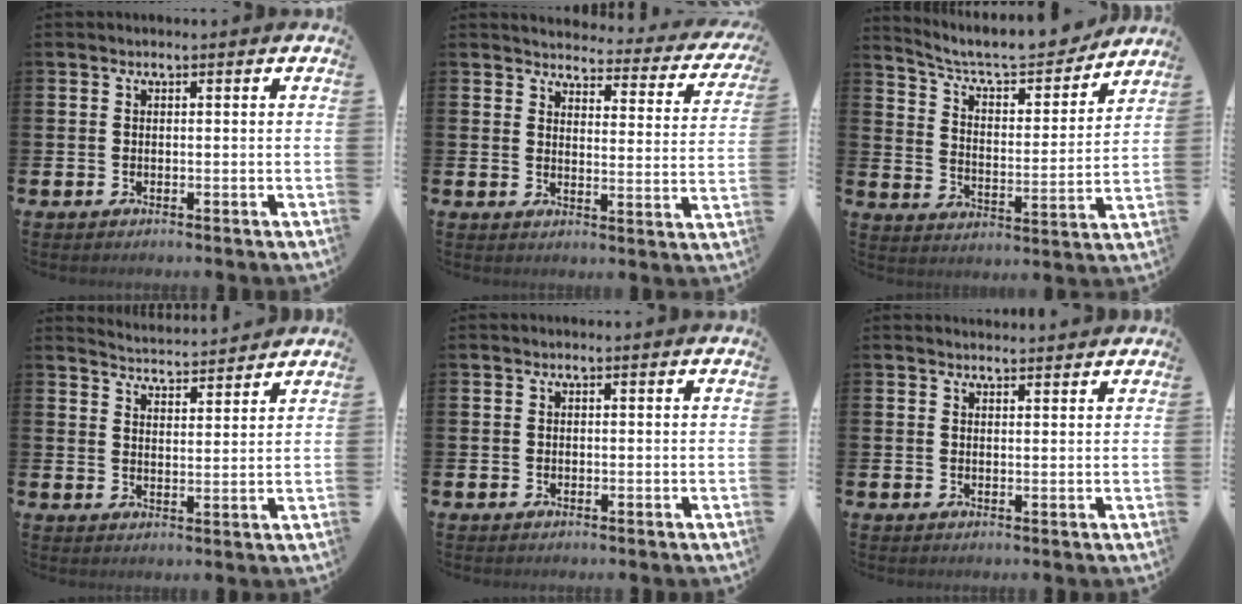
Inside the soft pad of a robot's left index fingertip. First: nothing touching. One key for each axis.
{"total": 3.1, "fx": 3.0, "fy": 0.9, "fz": 0.5, "tx": -0.021, "ty": -0.031, "tz": 0.043}
{"total": 8.6, "fx": 7.8, "fy": 2.0, "fz": 2.9, "tx": -0.086, "ty": -0.055, "tz": 0.131}
{"total": 4.2, "fx": 4.2, "fy": 0.1, "fz": -0.4, "tx": -0.003, "ty": -0.034, "tz": 0.073}
{"total": 0.0}
{"total": 1.8, "fx": 1.8, "fy": 0.2, "fz": -0.1, "tx": 0.010, "ty": -0.013, "tz": 0.031}